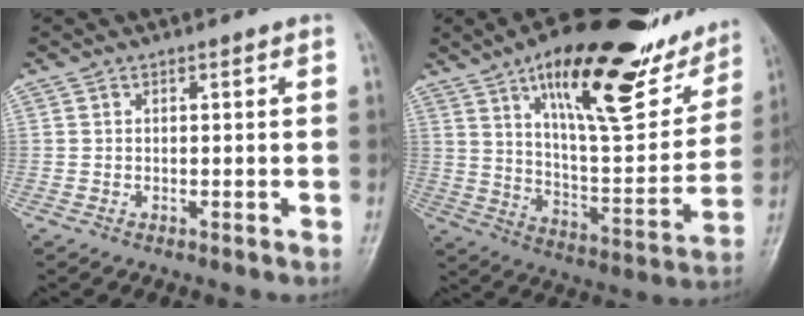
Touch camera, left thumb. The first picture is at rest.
{"total": 27.8, "force": [16.1, 9.6, 20.5], "torque": [-0.256, -0.044, 0.253]}